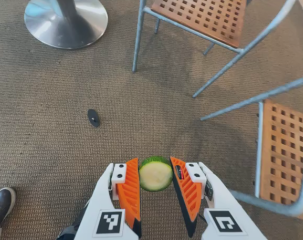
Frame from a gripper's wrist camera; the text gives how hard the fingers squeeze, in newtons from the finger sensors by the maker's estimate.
{"total": 8.5, "left": 8.7, "right": 8.3}